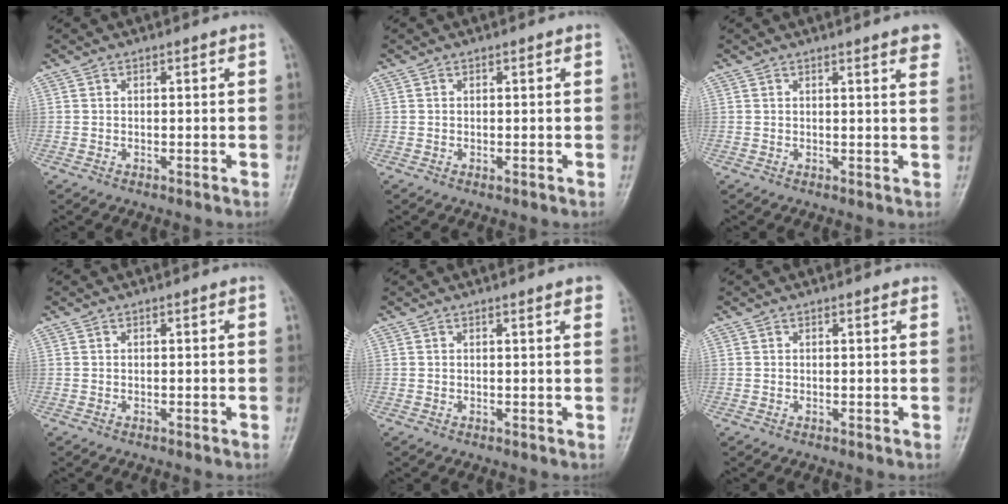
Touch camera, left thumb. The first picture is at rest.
{"total": 0.7, "force": [0.1, 0.4, 0.6], "torque": [-0.006, 0.000, 0.003]}
{"total": 5.1, "force": [3.5, 0.7, 3.7], "torque": [-0.031, -0.005, 0.033]}
{"total": 0.0}
{"total": 2.7, "force": [1.9, 0.3, 1.9], "torque": [-0.018, 0.001, 0.019]}
{"total": 0.8, "force": [0.6, 0.3, 0.4], "torque": [-0.007, 0.000, 0.004]}